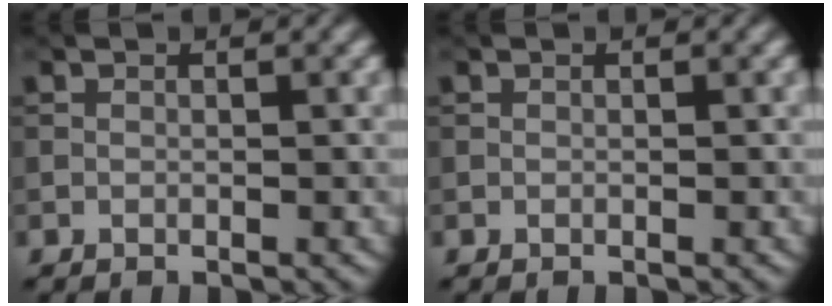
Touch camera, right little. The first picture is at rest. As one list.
[{"total": 0.0}]